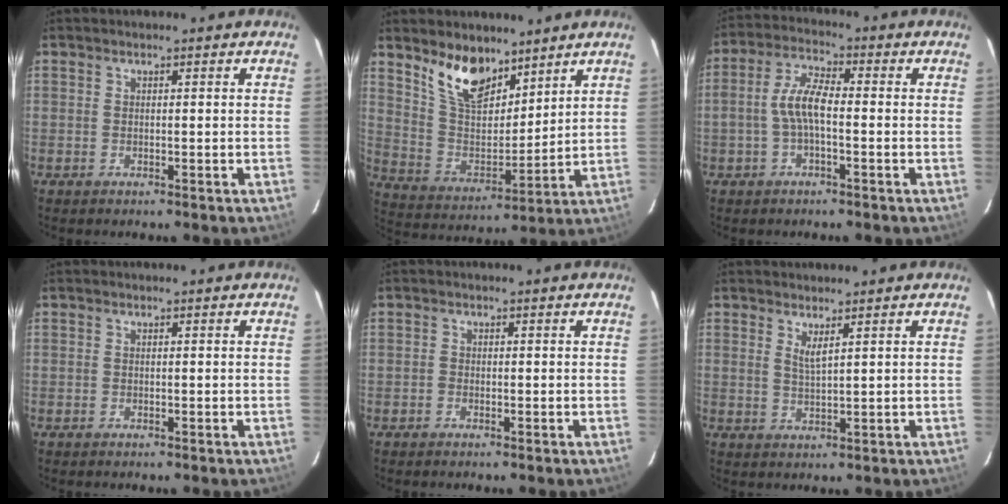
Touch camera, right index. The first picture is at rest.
{"total": 12.4, "force": [9.0, 5.7, 6.3], "torque": [-0.125, 0.002, 0.178]}
{"total": 6.3, "force": [-1.2, 2.2, 5.8], "torque": [-0.122, 0.016, -0.024]}
{"total": 0.0}
{"total": 0.5, "force": [-0.3, 0.4, 0.0], "torque": [0.001, 0.001, -0.008]}
{"total": 2.3, "force": [1.5, 0.0, 1.7], "torque": [-0.033, -0.006, 0.025]}